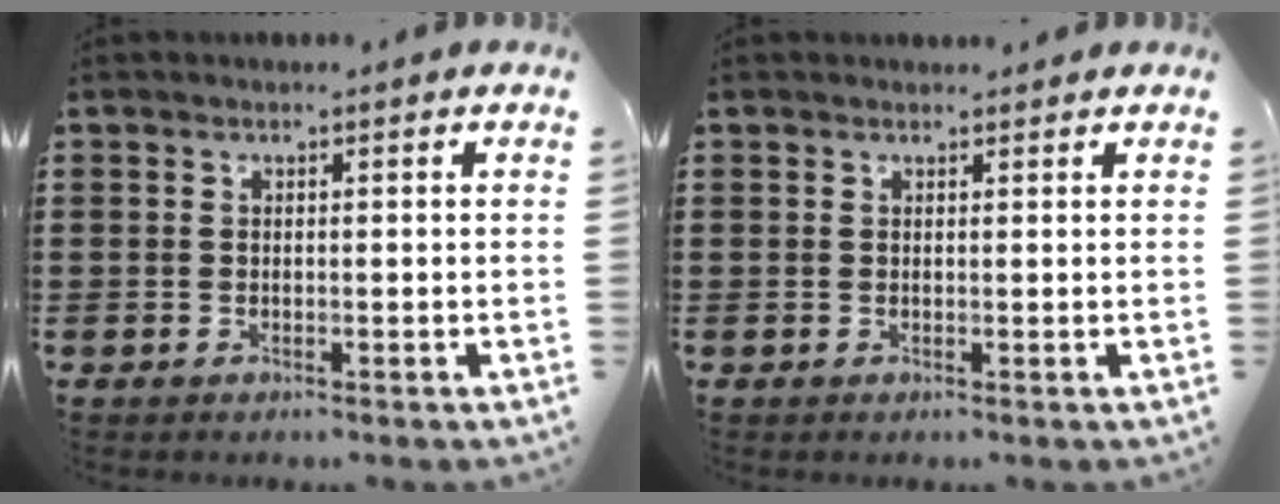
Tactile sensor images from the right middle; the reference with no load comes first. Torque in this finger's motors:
{"motor_torque": [0.29, -0.17, 0.02, 0.00]}